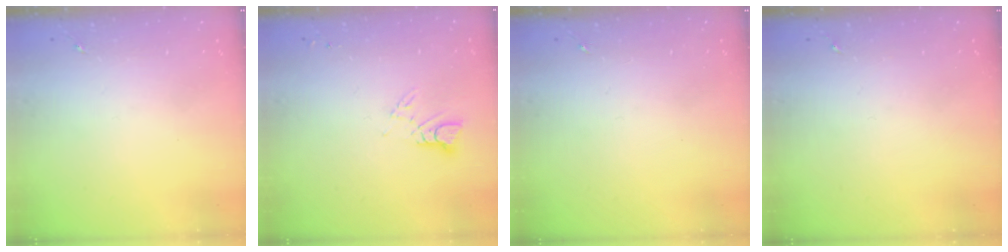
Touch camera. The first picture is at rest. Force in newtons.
{"total": 3.7, "press": 3.7, "slide": 0.4}
{"total": 0.0}
{"total": 0.0}